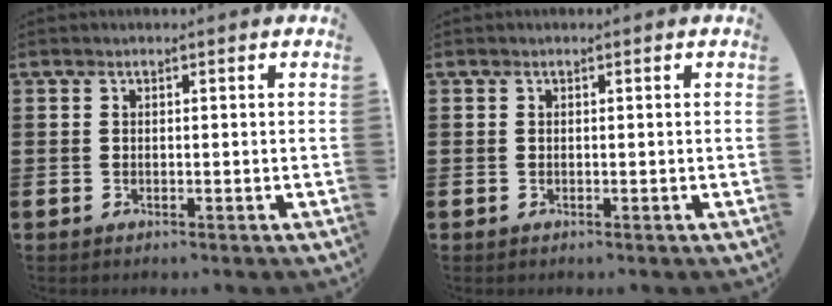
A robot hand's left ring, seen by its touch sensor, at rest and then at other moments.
{"total": 0.0}